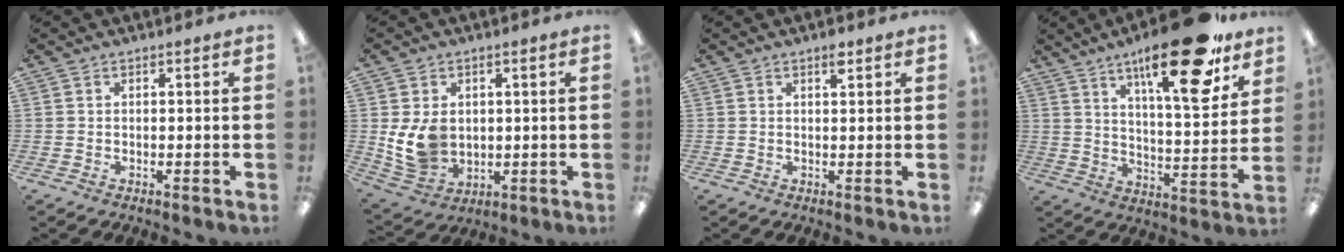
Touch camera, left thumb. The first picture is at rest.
{"total": 9.4, "force": [0.9, 7.8, 5.3], "torque": [-0.113, 0.000, 0.021]}
{"total": 2.3, "force": [1.6, 0.7, 1.5], "torque": [-0.018, -0.005, 0.024]}
{"total": 22.5, "force": [14.6, 5.8, 16.1], "torque": [-0.237, -0.086, 0.225]}